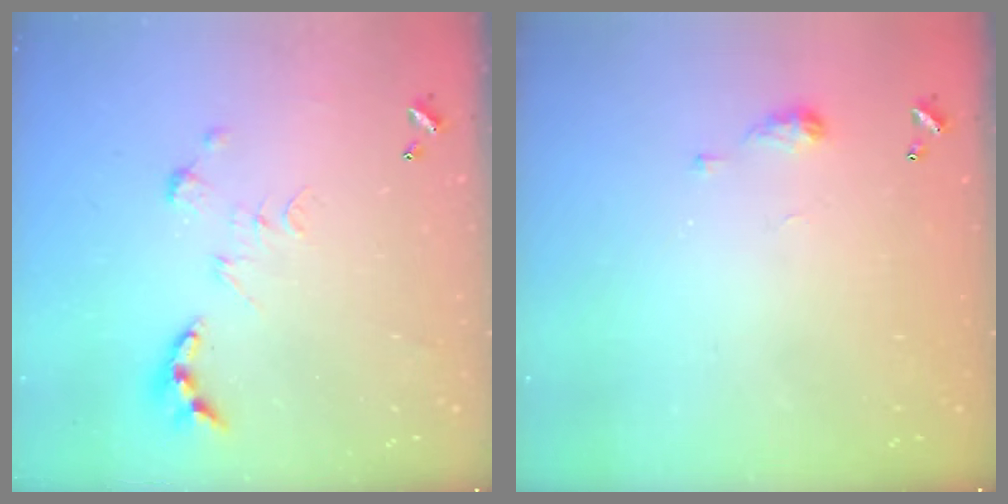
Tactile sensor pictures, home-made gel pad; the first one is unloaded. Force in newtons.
{"total": 4.8, "press": 4.7, "slide": 0.6}